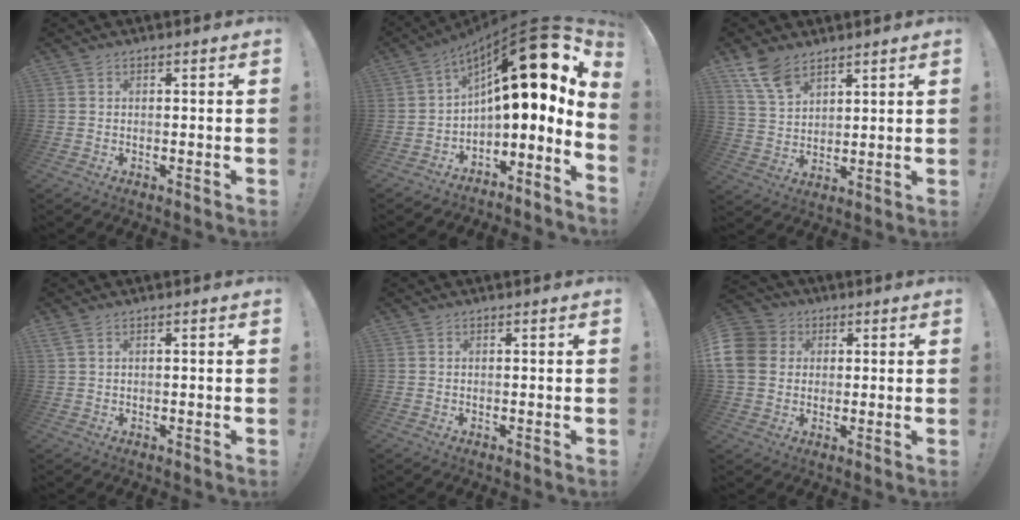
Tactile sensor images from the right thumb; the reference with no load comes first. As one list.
[{"total": 21.5, "force": [8.4, 7.0, 18.5], "torque": [-0.263, -0.059, 0.145]}, {"total": 9.2, "force": [6.6, 4.8, 4.1], "torque": [-0.076, -0.034, 0.131]}, {"total": 2.5, "force": [1.4, 0.8, 1.9], "torque": [-0.035, -0.002, 0.028]}, {"total": 0.0}, {"total": 10.5, "force": [1.5, 9.1, 4.9], "torque": [-0.096, 0.011, 0.035]}]